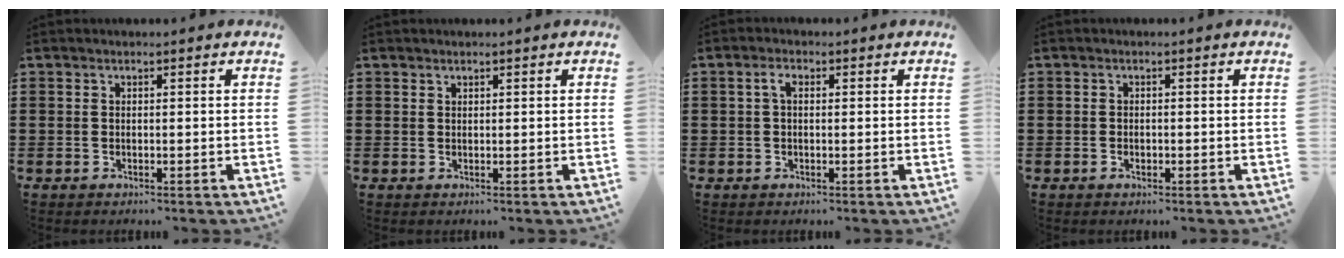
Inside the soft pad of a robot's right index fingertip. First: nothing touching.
{"total": 0.6, "force": [0.4, 0.4, 0.0], "torque": [-0.001, 0.002, 0.009]}
{"total": 2.0, "force": [0.3, 1.0, 1.7], "torque": [-0.035, 0.007, 0.003]}
{"total": 0.8, "force": [-0.4, 0.5, 0.4], "torque": [-0.011, -0.001, -0.006]}